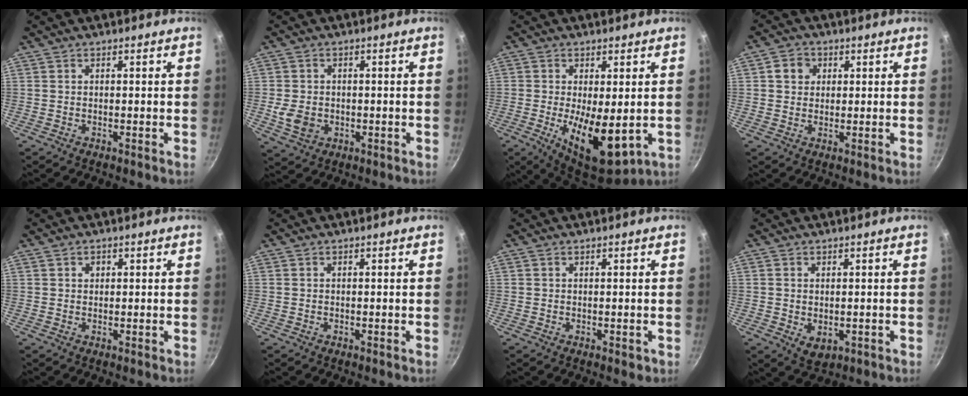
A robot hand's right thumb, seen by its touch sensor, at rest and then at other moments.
{"total": 5.7, "force": [-0.9, 4.5, 3.3], "torque": [-0.057, 0.003, -0.011]}
{"total": 12.5, "force": [-1.8, 5.3, 11.2], "torque": [-0.170, -0.013, -0.016]}
{"total": 4.2, "force": [1.2, 3.7, 1.7], "torque": [-0.005, 0.004, 0.014]}
{"total": 1.2, "force": [0.4, 1.1, 0.5], "torque": [-0.002, 0.001, 0.004]}
{"total": 0.0}
{"total": 1.0, "force": [0.1, 0.7, 0.8], "torque": [-0.006, 0.001, 0.002]}
{"total": 3.8, "force": [-0.4, 2.5, 2.8], "torque": [-0.043, -0.012, 0.000]}